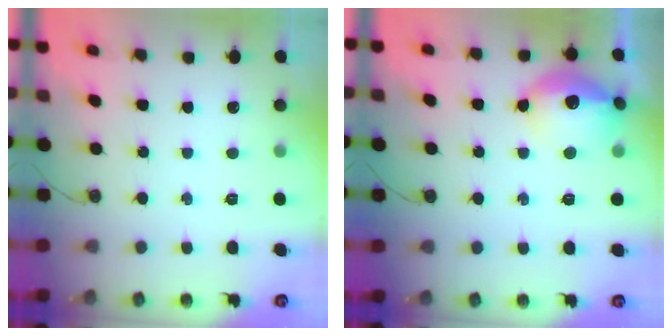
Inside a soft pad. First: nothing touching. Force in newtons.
{"total": 16.1, "press": 16.0, "slide": 1.1}